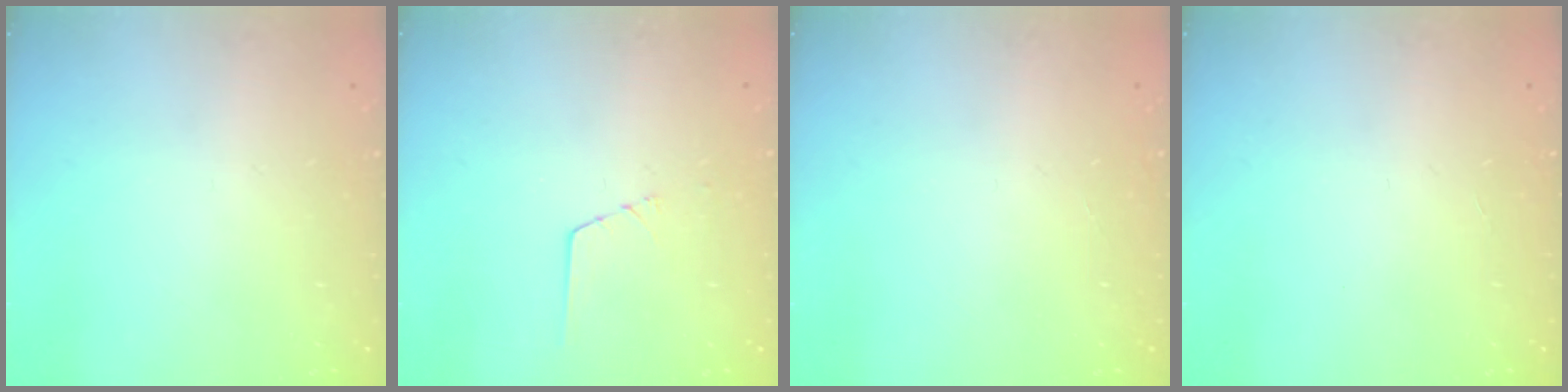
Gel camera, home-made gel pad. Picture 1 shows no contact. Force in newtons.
{"total": 1.3, "press": 1.3, "slide": 0.2}
{"total": 0.0}
{"total": 0.0}